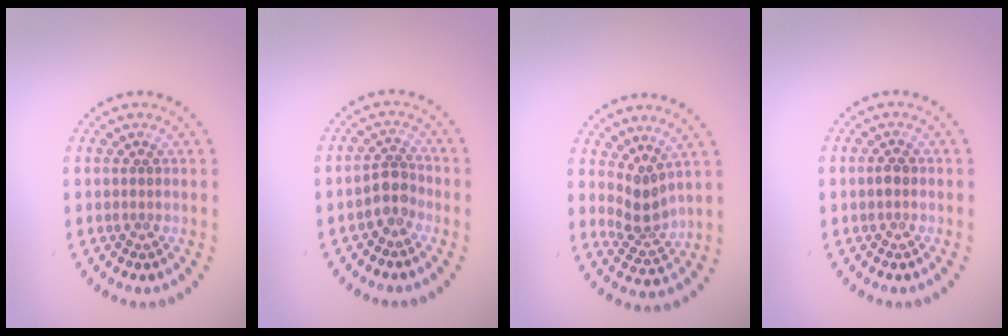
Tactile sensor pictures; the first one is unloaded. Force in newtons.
{"total": 2.3, "press": 1.8, "slide": 1.4}
{"total": 2.5, "press": 1.8, "slide": 1.7}
{"total": 0.9, "press": 0.9, "slide": 0.0}